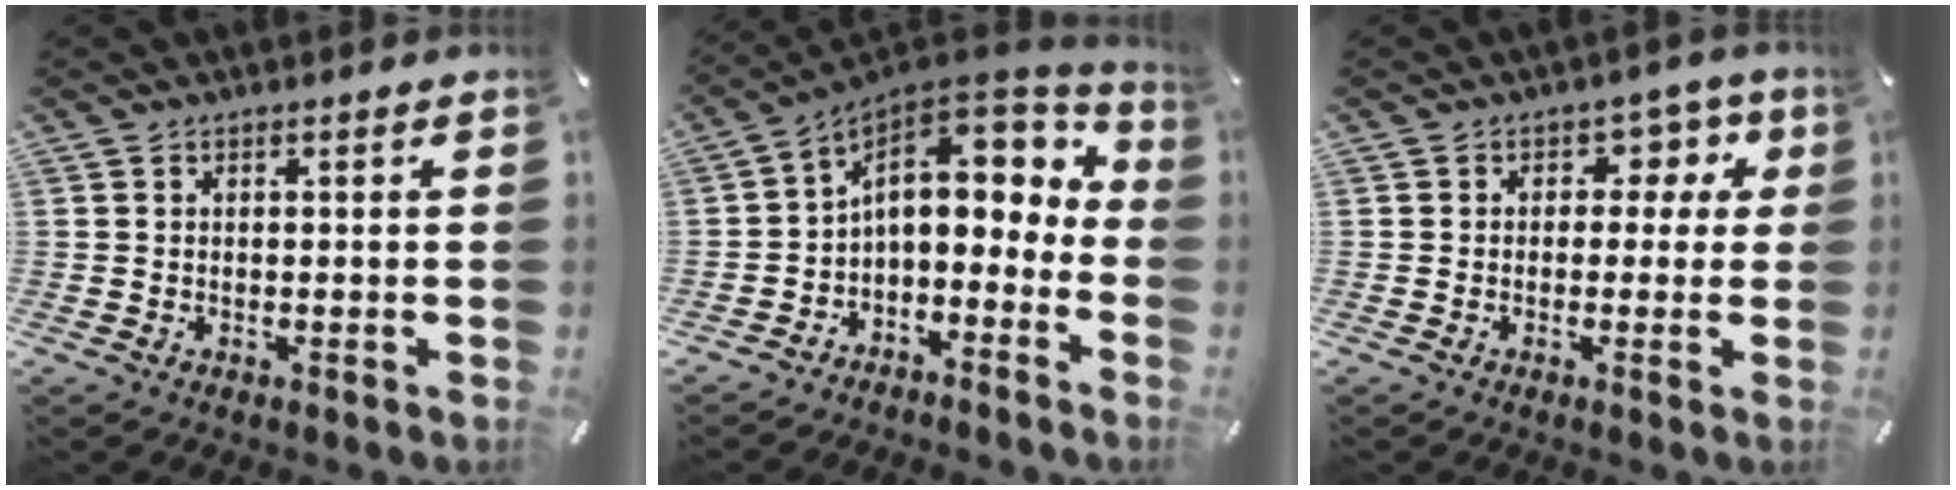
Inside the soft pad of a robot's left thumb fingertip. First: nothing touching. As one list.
[{"total": 12.9, "force": [2.9, 8.6, 9.2], "torque": [-0.142, -0.021, 0.050]}, {"total": 5.3, "force": [0.9, 4.4, 2.9], "torque": [-0.028, -0.001, 0.007]}]